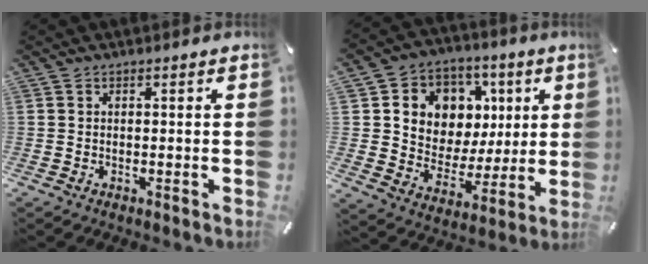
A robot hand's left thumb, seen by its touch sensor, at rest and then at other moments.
{"total": 10.7, "force": [2.4, 10.2, 2.3], "torque": [-0.044, -0.021, 0.055]}